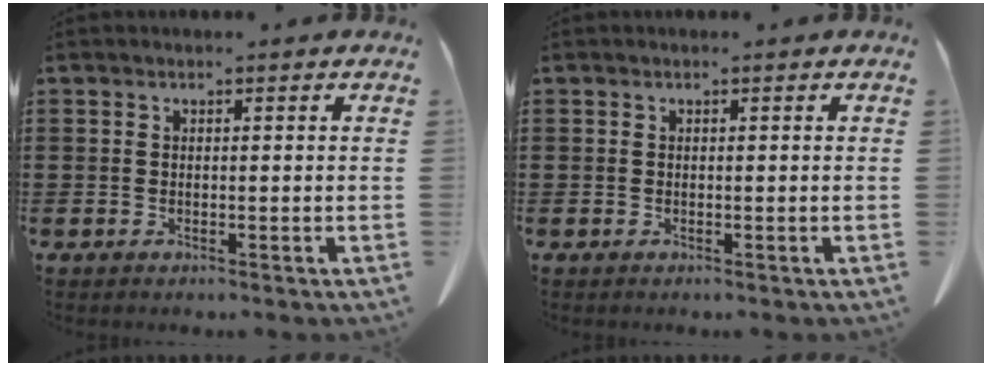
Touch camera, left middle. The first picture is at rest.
{"total": 0.0}